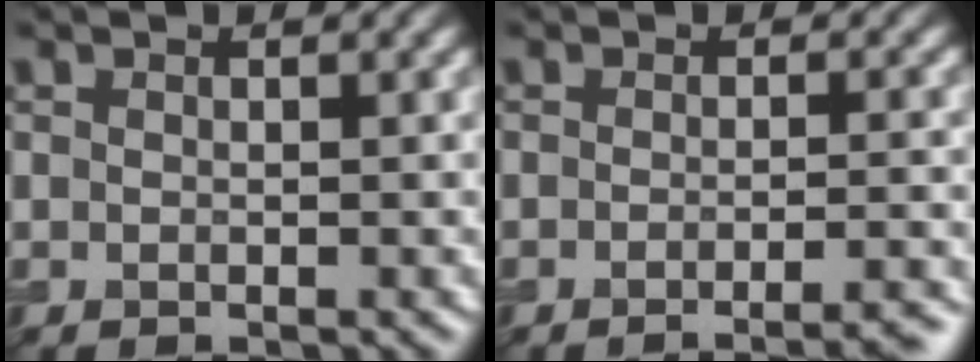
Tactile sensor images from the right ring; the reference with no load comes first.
{"total": 4.1, "force": [-2.9, 1.0, 2.7], "torque": [-0.020, 0.010, -0.036]}